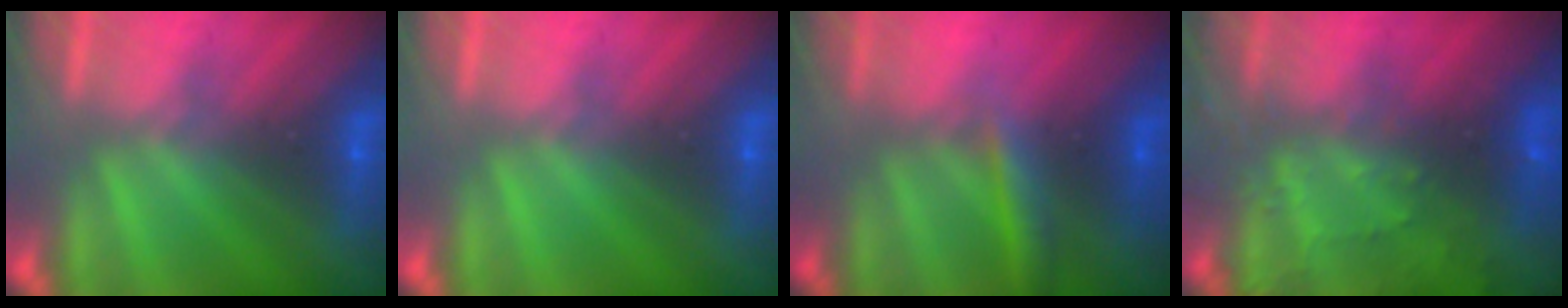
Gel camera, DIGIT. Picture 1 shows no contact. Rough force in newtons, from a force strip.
{"total": 0.0}
{"total": 2.7}
{"total": 8.3}